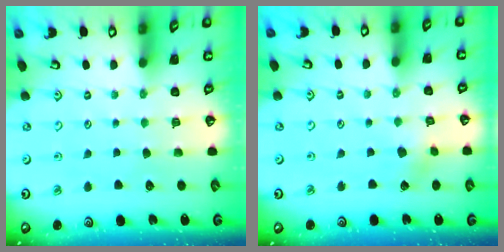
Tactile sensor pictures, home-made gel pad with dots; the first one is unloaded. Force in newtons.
{"total": 2.6, "press": 2.5, "slide": 0.8}